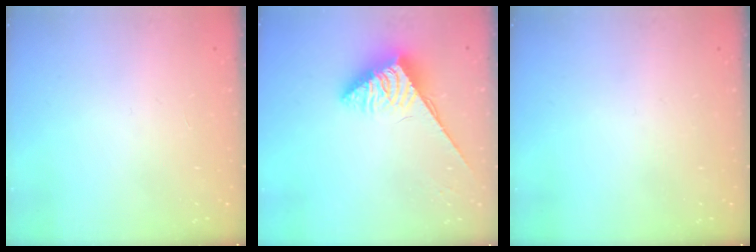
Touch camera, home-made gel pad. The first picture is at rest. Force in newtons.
{"total": 3.9, "press": 3.9, "slide": 0.5}
{"total": 0.0}